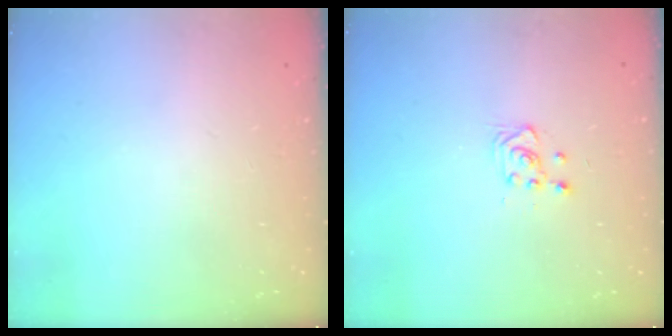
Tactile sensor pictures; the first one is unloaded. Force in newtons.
{"total": 2.8, "press": 2.7, "slide": 0.7}